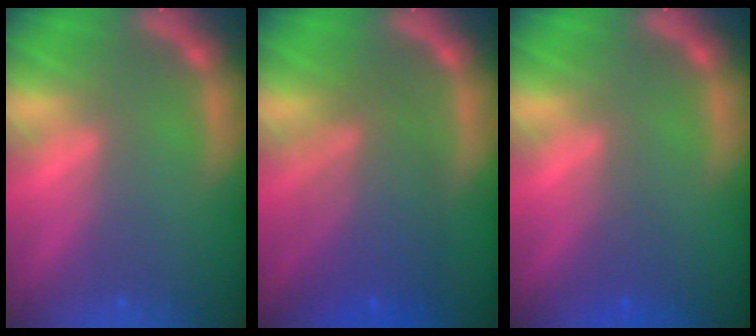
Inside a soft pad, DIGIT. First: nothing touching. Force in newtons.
{"total": 7.0}
{"total": 1.5}